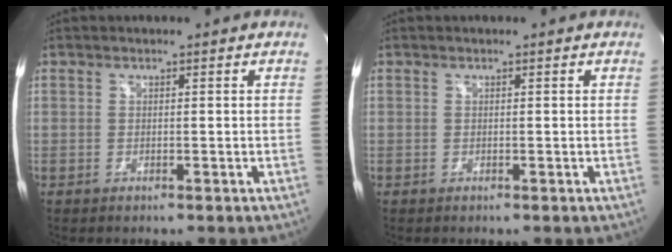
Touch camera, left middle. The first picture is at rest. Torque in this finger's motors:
{"motor_torque": [0.00, 0.00, 0.00, 0.00]}